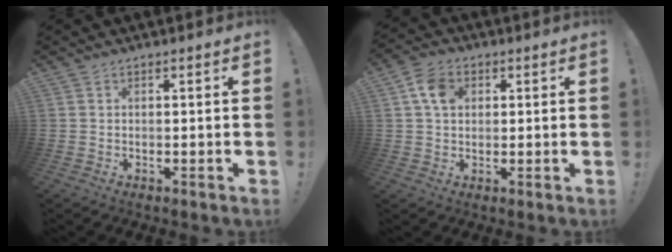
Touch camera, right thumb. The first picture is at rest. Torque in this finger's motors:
{"motor_torque": [1.38, 1.16, 0.44, -1.11, 0.00]}